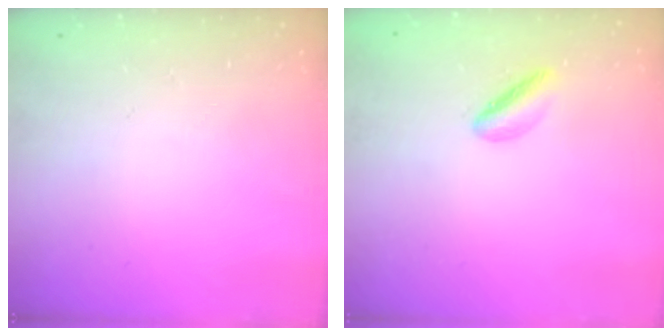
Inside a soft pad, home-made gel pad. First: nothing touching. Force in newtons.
{"total": 4.8, "press": 4.7, "slide": 0.9}